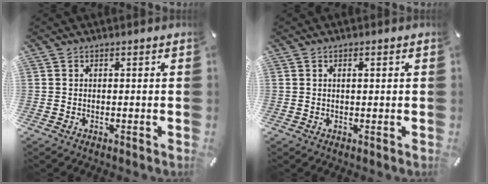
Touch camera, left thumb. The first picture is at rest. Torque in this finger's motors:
{"motor_torque": [-0.30, -0.16, -0.07, -0.03, 0.01]}